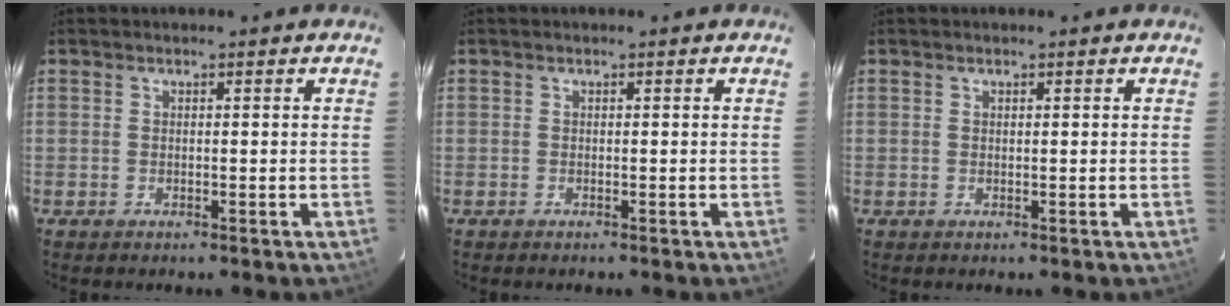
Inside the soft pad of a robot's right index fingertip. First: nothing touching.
{"total": 0.0}
{"total": 0.0}